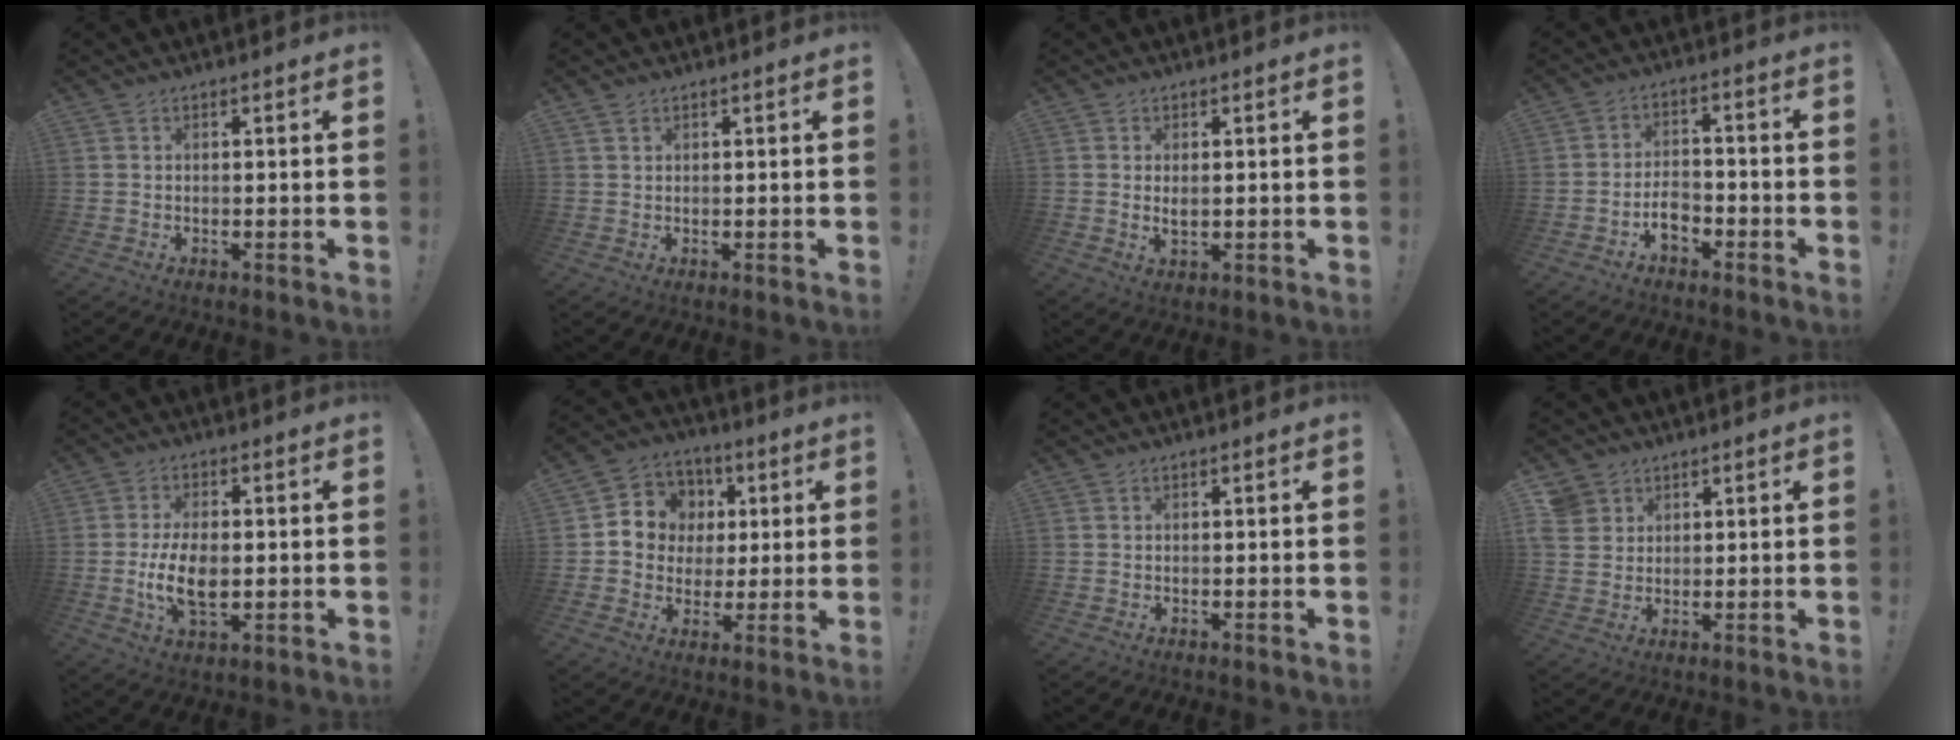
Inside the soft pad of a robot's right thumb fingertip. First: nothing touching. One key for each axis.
{"total": 1.3, "fx": 0.9, "fy": 0.8, "fz": 0.4, "tx": -0.006, "ty": 0.000, "tz": 0.017}
{"total": 2.5, "fx": 0.6, "fy": 1.3, "fz": 2.0, "tx": -0.022, "ty": -0.005, "tz": 0.007}
{"total": 5.8, "fx": -3.5, "fy": 3.4, "fz": 3.1, "tx": -0.051, "ty": 0.014, "tz": -0.063}
{"total": 9.9, "fx": -1.4, "fy": 5.1, "fz": 8.4, "tx": -0.153, "ty": -0.005, "tz": -0.027}
{"total": 10.0, "fx": 1.1, "fy": 9.5, "fz": 2.8, "tx": -0.039, "ty": 0.000, "tz": 0.028}
{"total": 0.0}
{"total": 5.3, "fx": 3.0, "fy": 4.3, "fz": 1.0, "tx": -0.015, "ty": -0.012, "tz": 0.060}